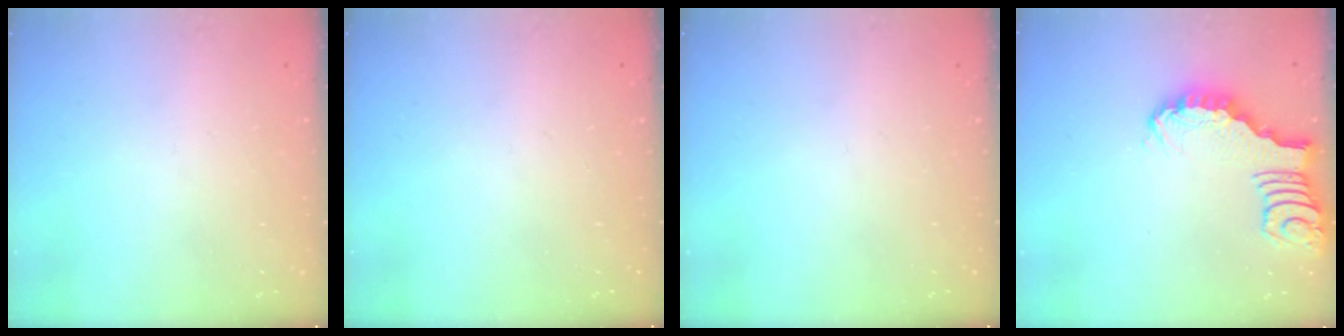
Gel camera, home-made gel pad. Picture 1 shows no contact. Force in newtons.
{"total": 0.0}
{"total": 0.0}
{"total": 2.7, "press": 2.7, "slide": 0.4}